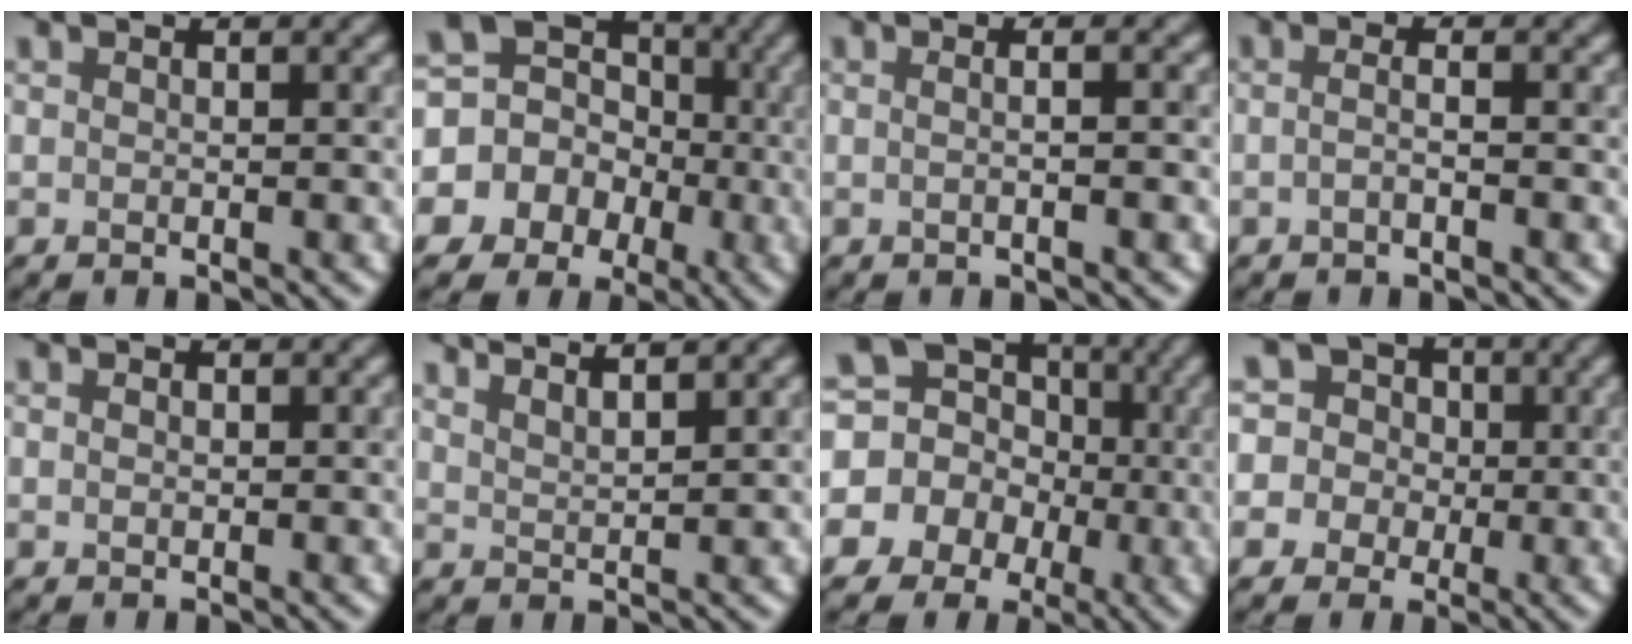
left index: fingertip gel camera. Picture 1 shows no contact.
{"total": 15.2, "force": [-1.8, 14.3, 4.8], "torque": [-0.138, 0.012, -0.059]}
{"total": 4.2, "force": [0.8, 2.2, 3.5], "torque": [-0.003, 0.016, -0.025]}
{"total": 1.4, "force": [-0.3, 0.5, 1.3], "torque": [-0.021, -0.004, -0.013]}
{"total": 0.7, "force": [0.2, 0.5, 0.4], "torque": [-0.009, 0.001, 0.003]}
{"total": 5.4, "force": [4.6, 1.3, 2.5], "torque": [-0.009, 0.028, 0.039]}
{"total": 16.4, "force": [-0.7, 15.2, 6.1], "torque": [-0.164, 0.007, -0.041]}
{"total": 8.1, "force": [2.2, 7.4, 2.5], "torque": [-0.066, 0.036, 0.009]}